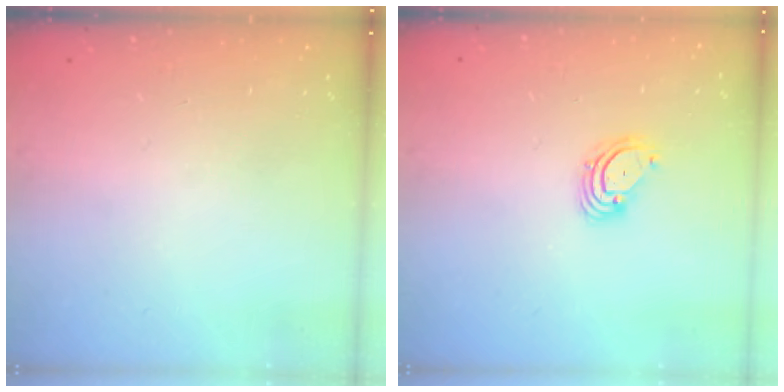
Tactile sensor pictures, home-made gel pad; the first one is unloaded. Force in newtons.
{"total": 3.2, "press": 3.2, "slide": 0.1}